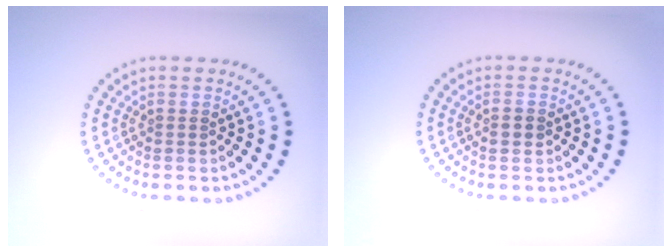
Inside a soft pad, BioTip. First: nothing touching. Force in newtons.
{"total": 1.4, "press": 1.4, "slide": 0.1}